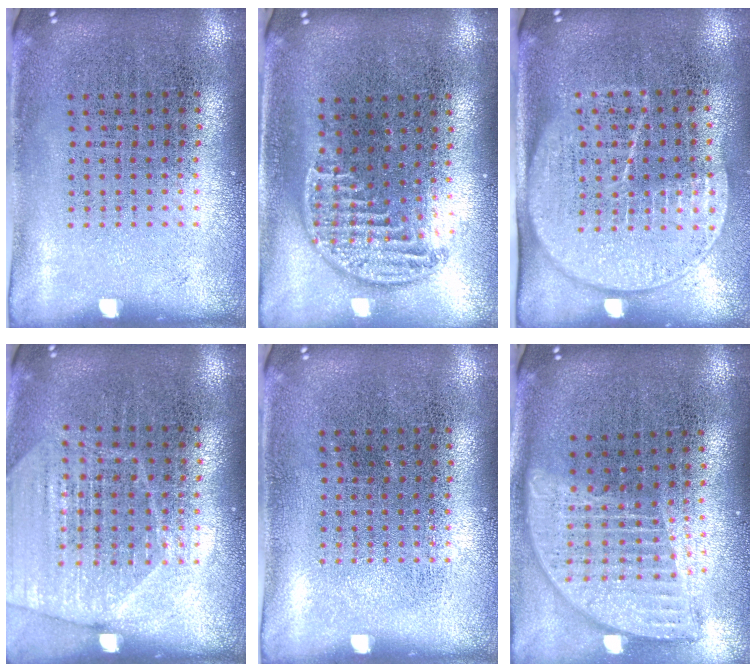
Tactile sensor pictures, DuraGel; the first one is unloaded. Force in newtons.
{"total": 1.2, "press": 1.0, "slide": 0.7}
{"total": 1.8, "press": 1.5, "slide": 1.0}
{"total": 1.7, "press": 1.6, "slide": 0.5}
{"total": 0.0}
{"total": 1.9, "press": 1.5, "slide": 1.2}